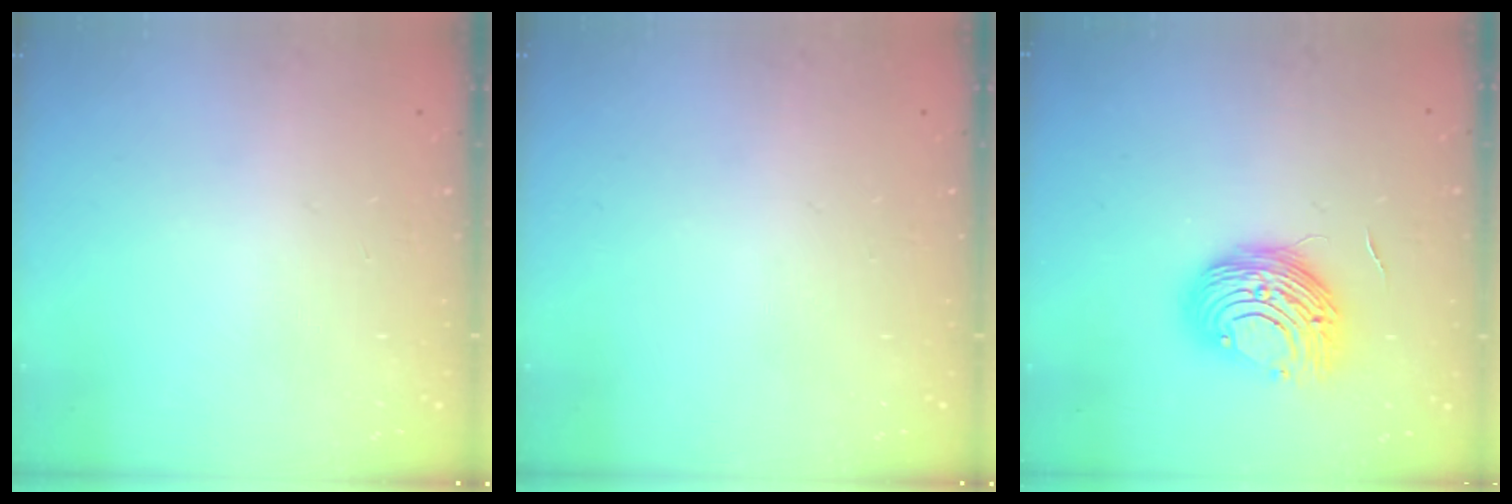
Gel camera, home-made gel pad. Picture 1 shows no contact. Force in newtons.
{"total": 0.0}
{"total": 11.4, "press": 11.3, "slide": 0.5}